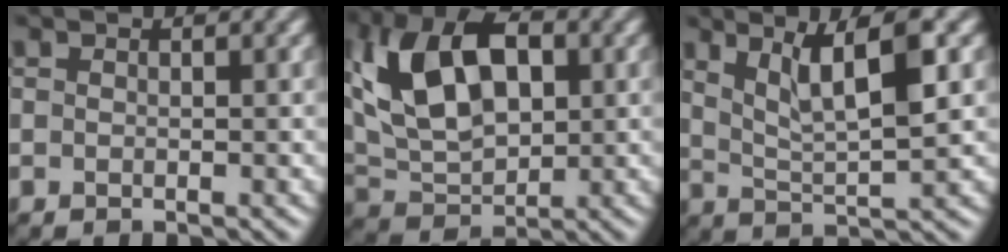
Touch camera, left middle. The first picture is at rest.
{"total": 10.0, "force": [2.5, 5.8, 7.7], "torque": [-0.148, 0.019, 0.036]}
{"total": 5.5, "force": [2.2, 1.1, 4.9], "torque": [-0.085, 0.000, 0.039]}